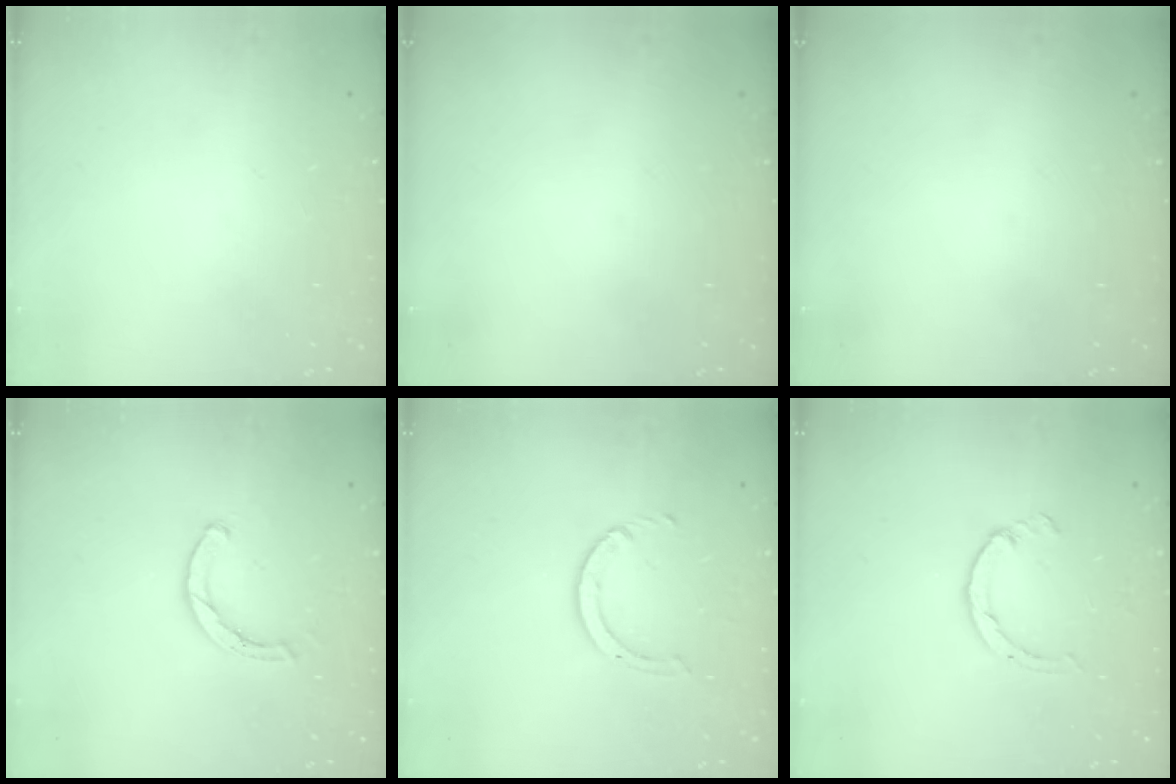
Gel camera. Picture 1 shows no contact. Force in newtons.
{"total": 0.0}
{"total": 0.0}
{"total": 2.0, "press": 2.0, "slide": 0.2}
{"total": 2.5, "press": 2.4, "slide": 0.3}
{"total": 2.6, "press": 2.6, "slide": 0.4}